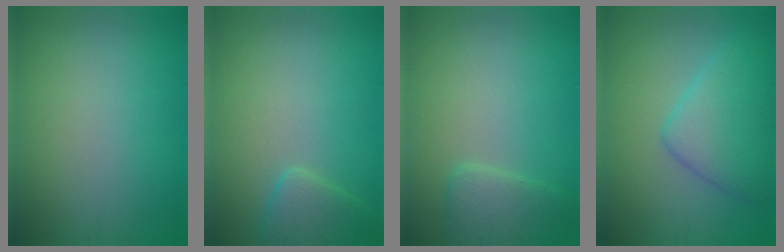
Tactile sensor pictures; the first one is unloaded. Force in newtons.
{"total": 2.8, "press": 2.7, "slide": 0.3}
{"total": 2.9, "press": 2.9, "slide": 0.3}
{"total": 5.3, "press": 5.3, "slide": 0.2}